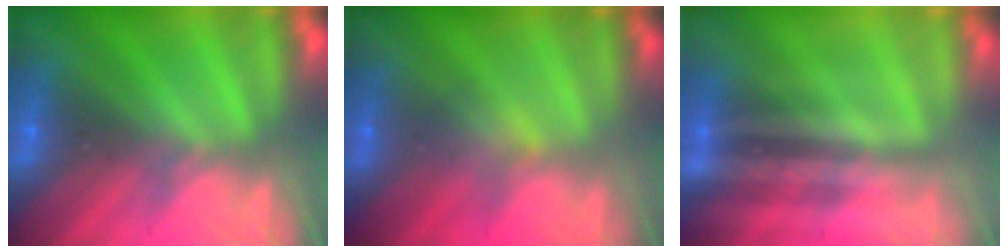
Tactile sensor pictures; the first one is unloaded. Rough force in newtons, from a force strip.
{"total": 2.7}
{"total": 2.2}